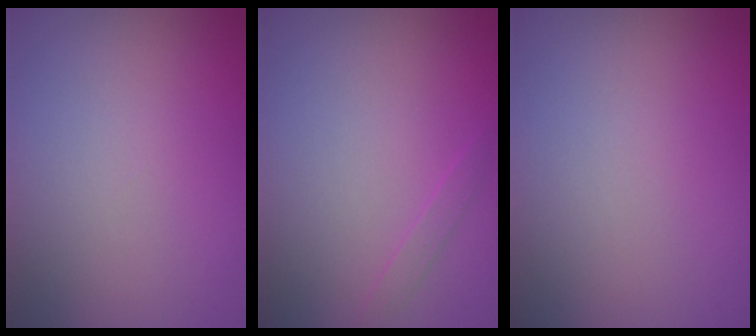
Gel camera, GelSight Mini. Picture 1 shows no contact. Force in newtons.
{"total": 0.8, "press": 0.8, "slide": 0.1}
{"total": 0.0}